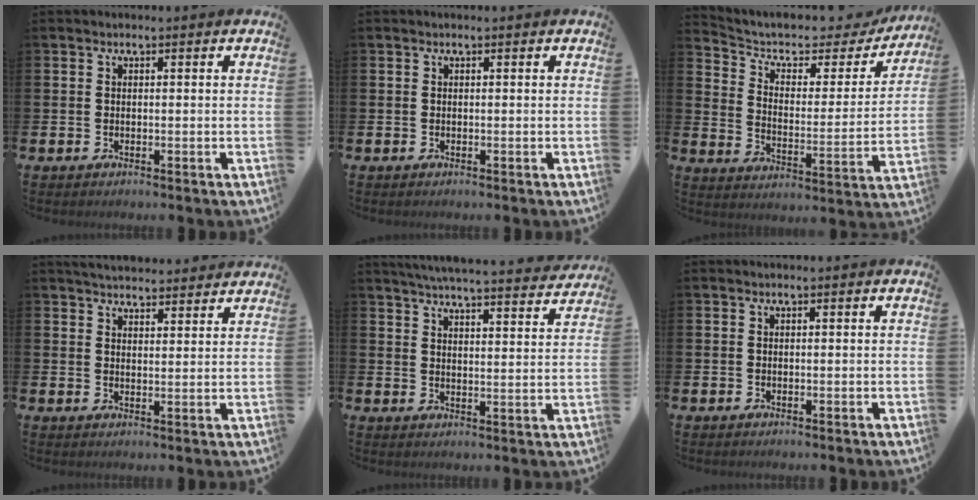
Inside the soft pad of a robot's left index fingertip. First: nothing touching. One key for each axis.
{"total": 0.0}
{"total": 6.3, "fx": 5.2, "fy": 2.8, "fz": 2.2, "tx": -0.068, "ty": -0.041, "tz": 0.081}
{"total": 4.0, "fx": 3.9, "fy": 0.5, "fz": 0.2, "tx": -0.010, "ty": -0.023, "tz": 0.071}
{"total": 5.5, "fx": 5.4, "fy": 0.1, "fz": 1.3, "tx": -0.038, "ty": -0.039, "tz": 0.092}
{"total": 0.0}